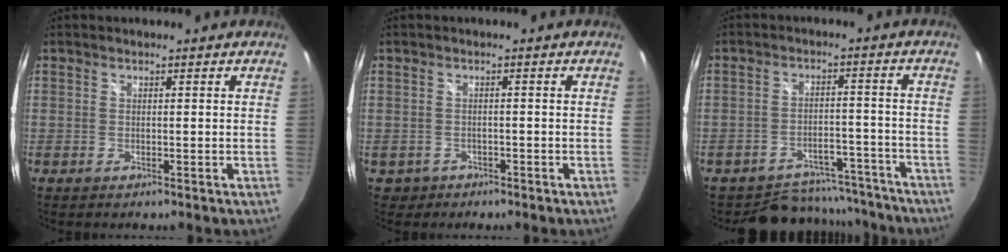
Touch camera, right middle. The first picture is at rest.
{"total": 2.6, "force": [-1.3, 2.2, 0.5], "torque": [-0.022, -0.001, -0.016]}
{"total": 14.0, "force": [-12.3, 6.2, 2.6], "torque": [-0.064, 0.030, -0.149]}